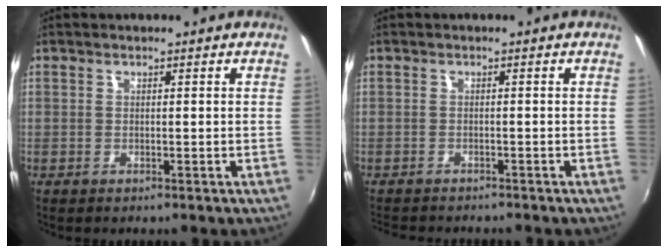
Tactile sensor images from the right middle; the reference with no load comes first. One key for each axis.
{"total": 4.3, "fx": -4.0, "fy": 0.9, "fz": 1.3, "tx": -0.037, "ty": -0.015, "tz": -0.063}